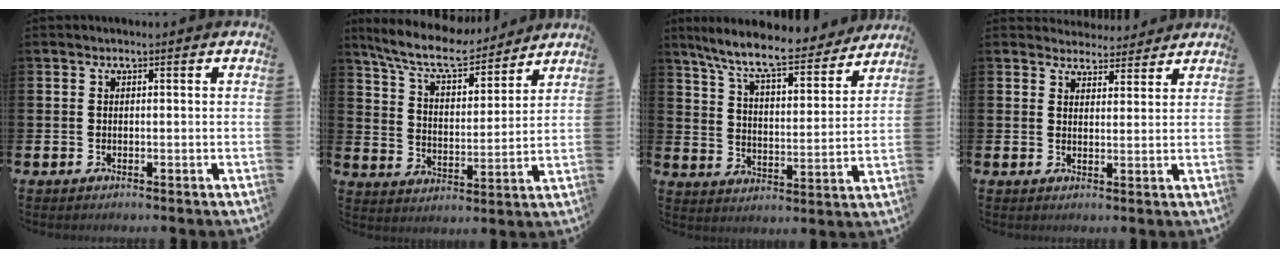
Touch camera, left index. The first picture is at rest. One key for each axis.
{"total": 8.9, "fx": 8.0, "fy": 2.0, "fz": 3.4, "tx": -0.098, "ty": -0.044, "tz": 0.140}
{"total": 9.9, "fx": 8.8, "fy": 1.5, "fz": 4.3, "tx": -0.115, "ty": -0.053, "tz": 0.151}
{"total": 3.8, "fx": 3.7, "fy": 1.0, "fz": -0.2, "tx": 0.003, "ty": -0.021, "tz": 0.066}